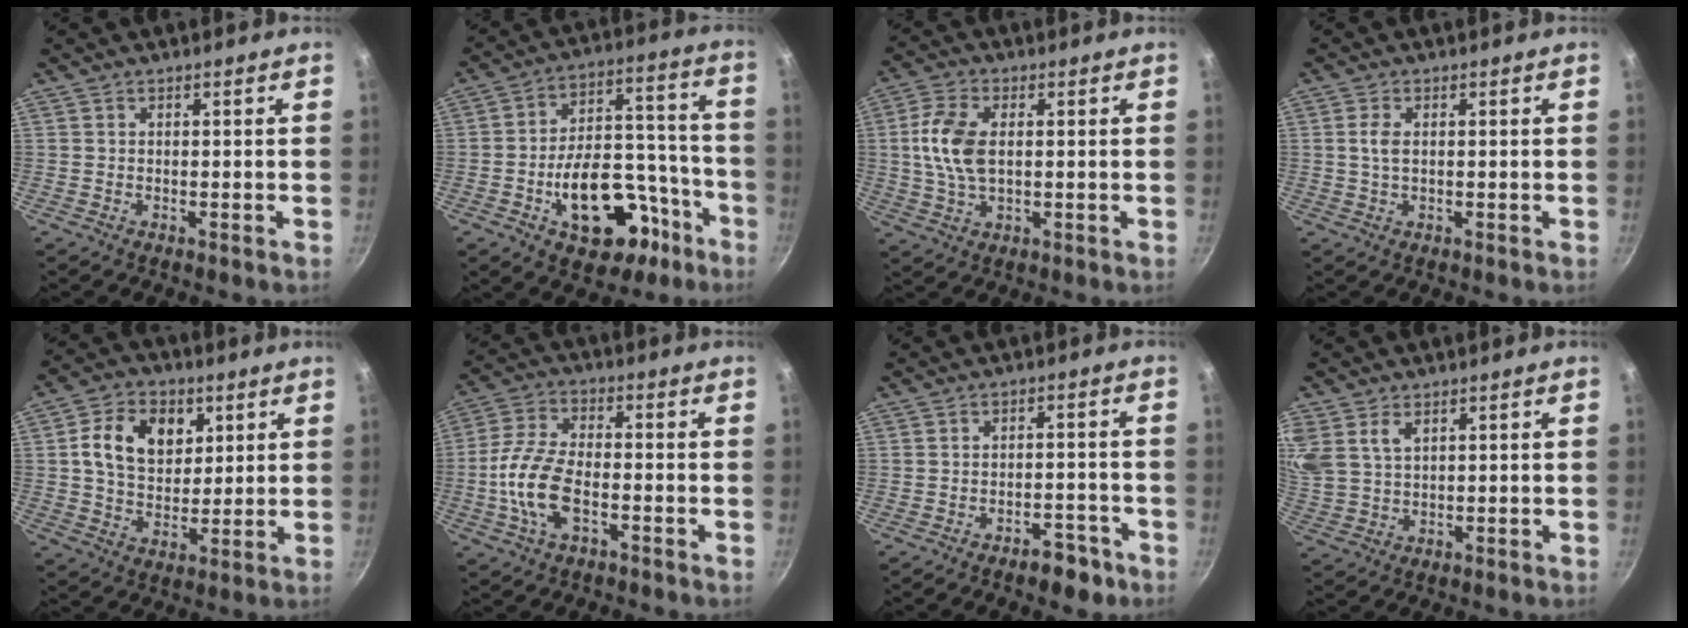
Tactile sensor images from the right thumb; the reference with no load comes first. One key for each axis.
{"total": 19.0, "fx": -8.7, "fy": 10.6, "fz": 13.1, "tx": -0.166, "ty": 0.080, "tz": -0.121}
{"total": 9.8, "fx": 1.0, "fy": 5.4, "fz": 8.0, "tx": -0.175, "ty": 0.005, "tz": 0.020}
{"total": 2.8, "fx": 0.3, "fy": 1.5, "fz": 2.3, "tx": -0.052, "ty": 0.002, "tz": 0.005}
{"total": 13.1, "fx": 3.8, "fy": 9.5, "fz": 8.2, "tx": -0.108, "ty": -0.005, "tz": 0.067}
{"total": 11.4, "fx": -2.9, "fy": 5.9, "fz": 9.3, "tx": -0.196, "ty": 0.022, "tz": -0.060}
{"total": 5.2, "fx": -3.5, "fy": 2.3, "fz": 3.0, "tx": -0.029, "ty": 0.026, "tz": -0.047}
{"total": 10.3, "fx": 4.0, "fy": 6.9, "fz": 6.6, "tx": -0.167, "ty": 0.001, "tz": 0.090}